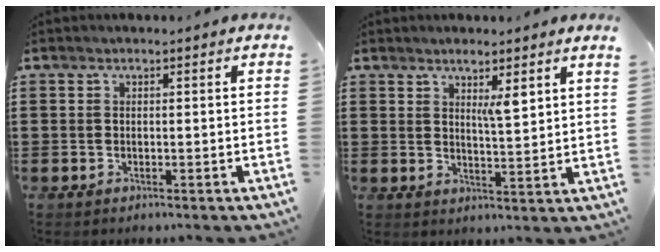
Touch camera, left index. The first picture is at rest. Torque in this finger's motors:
{"motor_torque": [1.10, -1.04, 0.57, 0.12]}